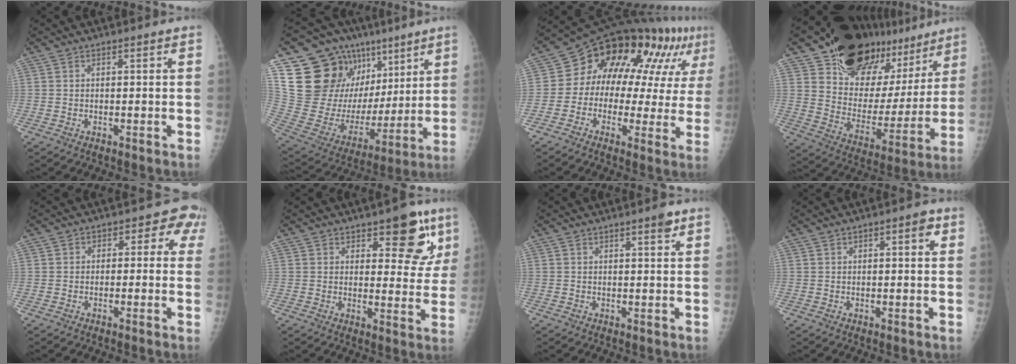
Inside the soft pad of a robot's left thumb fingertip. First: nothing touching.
{"total": 26.8, "force": [13.0, 17.9, 15.0], "torque": [-0.206, -0.003, 0.246]}
{"total": 19.9, "force": [6.2, 10.9, 15.5], "torque": [-0.173, 0.038, 0.079]}
{"total": 25.4, "force": [18.0, 14.6, 10.6], "torque": [-0.125, -0.084, 0.273]}
{"total": 4.1, "force": [0.7, 3.6, 1.8], "torque": [0.026, 0.011, -0.008]}
{"total": 10.1, "force": [5.9, 4.8, 6.7], "torque": [-0.039, -0.030, 0.076]}
{"total": 2.1, "force": [1.3, 0.4, 1.6], "torque": [-0.021, -0.006, 0.017]}
{"total": 2.7, "force": [1.1, 1.1, 2.3], "torque": [-0.023, 0.001, 0.011]}